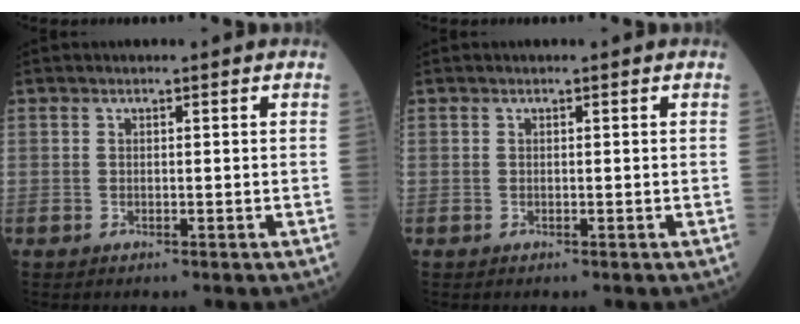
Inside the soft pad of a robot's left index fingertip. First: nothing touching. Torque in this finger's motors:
{"motor_torque": [0.00, 0.00, 0.00, 0.00]}